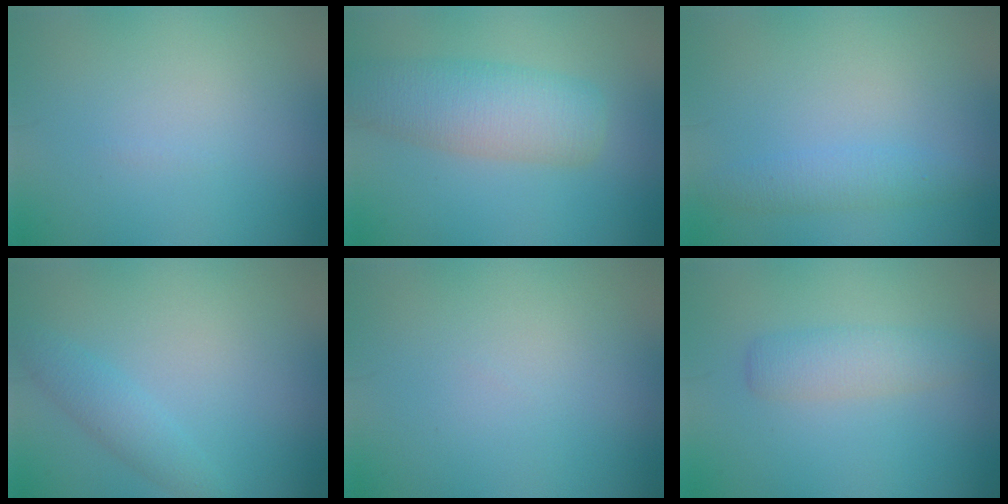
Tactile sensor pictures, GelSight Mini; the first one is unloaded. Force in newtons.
{"total": 5.9, "press": 5.9, "slide": 0.3}
{"total": 2.0, "press": 2.0, "slide": 0.1}
{"total": 2.1, "press": 2.0, "slide": 0.2}
{"total": 0.0}
{"total": 2.5, "press": 2.5, "slide": 0.0}